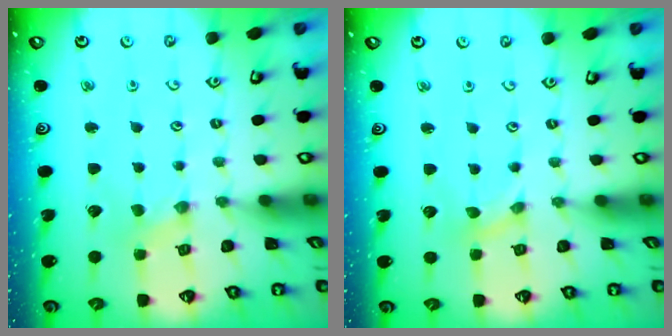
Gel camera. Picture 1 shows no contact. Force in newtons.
{"total": 0.0}